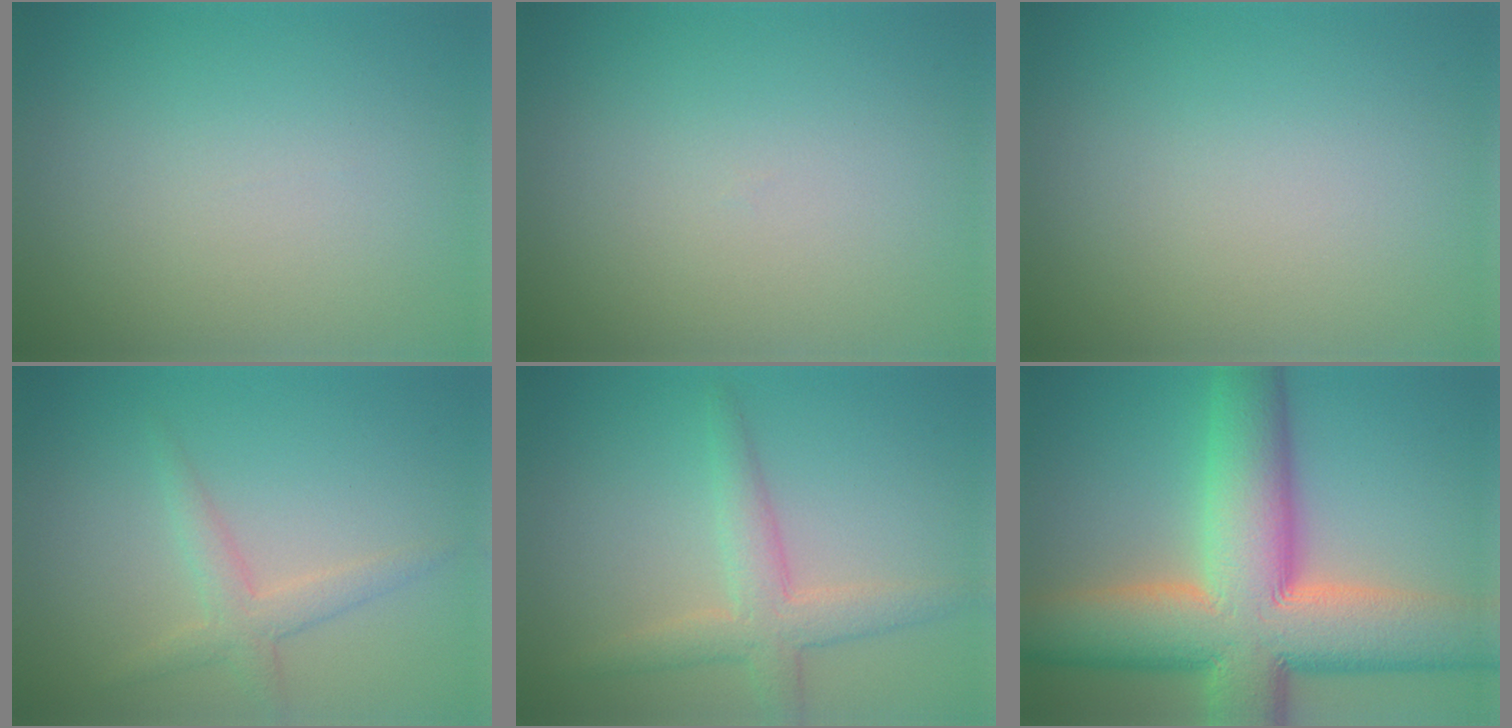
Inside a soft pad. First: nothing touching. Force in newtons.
{"total": 0.0}
{"total": 0.0}
{"total": 2.4, "press": 2.4, "slide": 0.1}
{"total": 3.6, "press": 3.6, "slide": 0.2}
{"total": 15.3, "press": 15.3, "slide": 0.8}